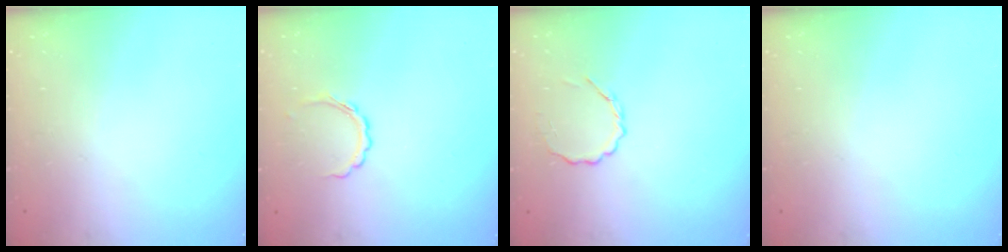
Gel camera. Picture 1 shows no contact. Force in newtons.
{"total": 5.2, "press": 5.0, "slide": 1.1}
{"total": 3.6, "press": 3.4, "slide": 1.3}
{"total": 0.0}